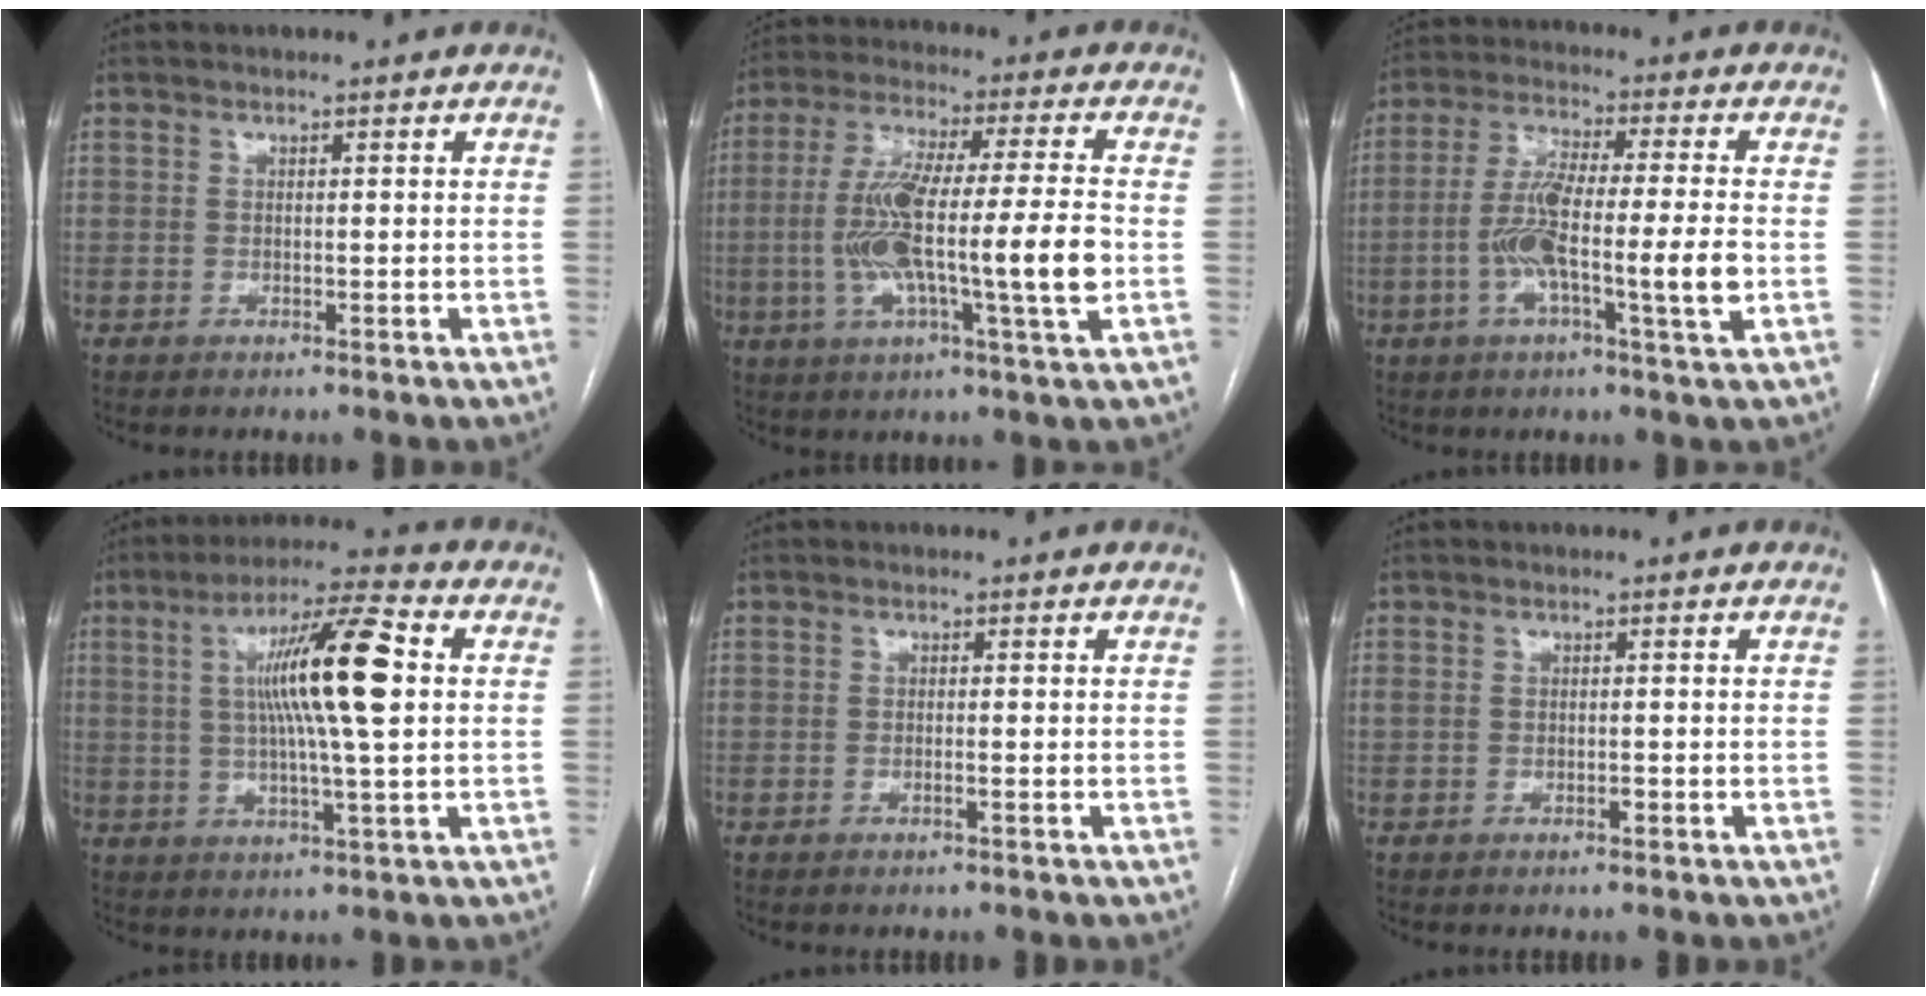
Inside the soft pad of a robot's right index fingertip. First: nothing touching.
{"total": 16.6, "force": [-2.2, 0.8, 16.4], "torque": [-0.308, 0.002, -0.042]}
{"total": 12.0, "force": [-2.5, 0.5, 11.7], "torque": [-0.219, -0.001, -0.052]}
{"total": 13.5, "force": [2.2, 0.4, 13.3], "torque": [-0.230, 0.013, 0.035]}
{"total": 0.6, "force": [-0.2, -0.1, 0.5], "torque": [-0.009, 0.001, -0.005]}
{"total": 1.0, "force": [-0.1, 0.6, 0.8], "torque": [-0.020, 0.006, 0.001]}